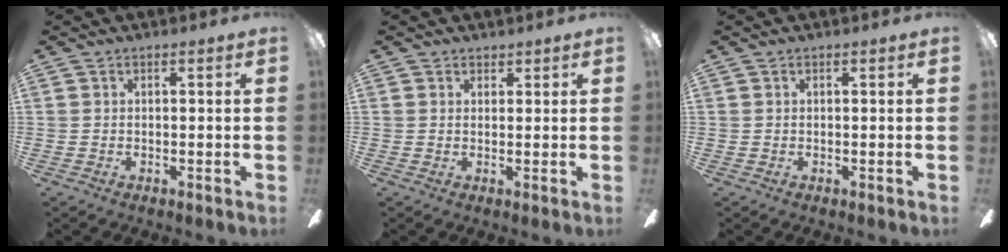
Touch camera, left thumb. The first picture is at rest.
{"total": 2.0, "force": [1.5, 1.3, 0.1], "torque": [0.005, -0.001, 0.029]}
{"total": 0.0}